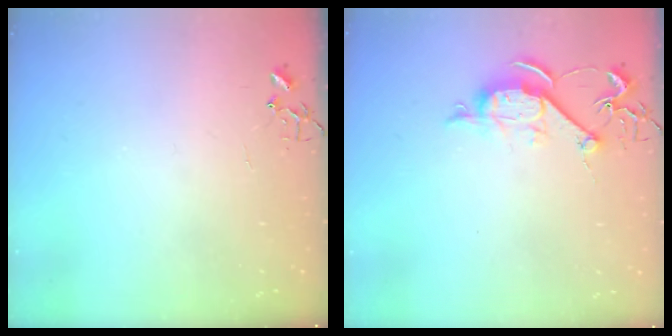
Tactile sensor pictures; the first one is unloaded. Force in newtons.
{"total": 8.5, "press": 8.5, "slide": 0.8}